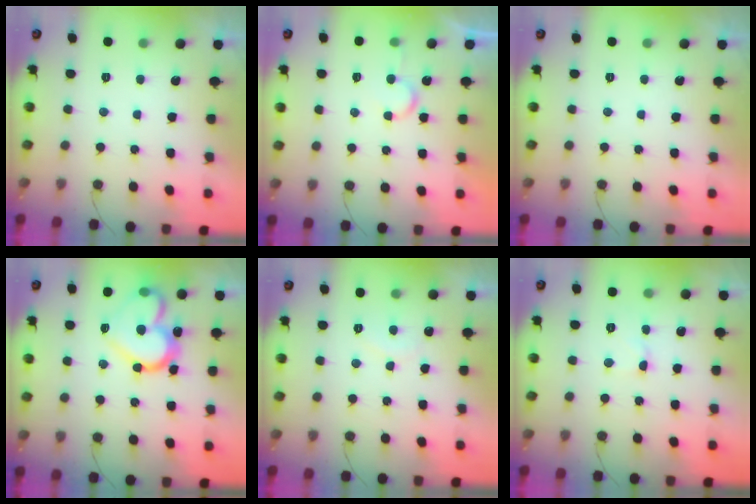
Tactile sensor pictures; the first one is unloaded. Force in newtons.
{"total": 5.4, "press": 5.4, "slide": 0.4}
{"total": 0.0}
{"total": 16.9, "press": 16.9, "slide": 1.5}
{"total": 4.9, "press": 4.9, "slide": 0.4}
{"total": 3.7, "press": 3.7, "slide": 0.3}